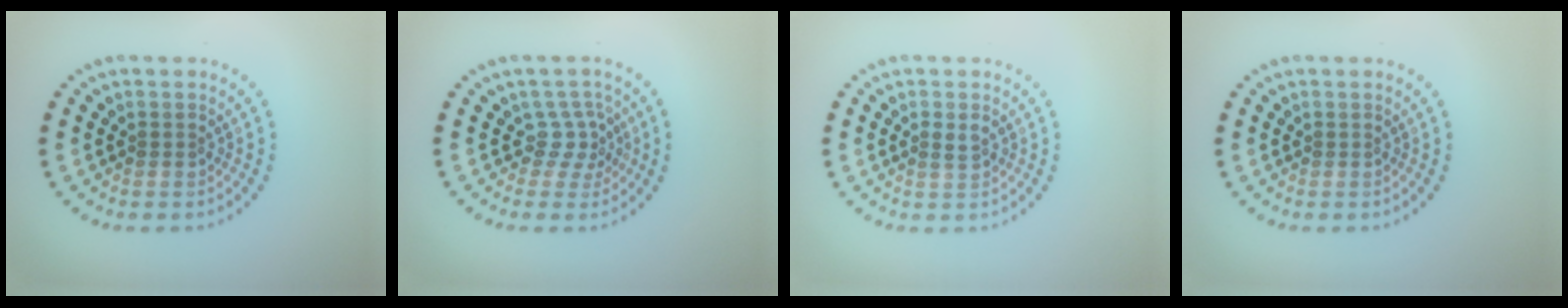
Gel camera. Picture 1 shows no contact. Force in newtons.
{"total": 2.1, "press": 1.5, "slide": 1.5}
{"total": 1.2, "press": 1.1, "slide": 0.4}
{"total": 0.0}